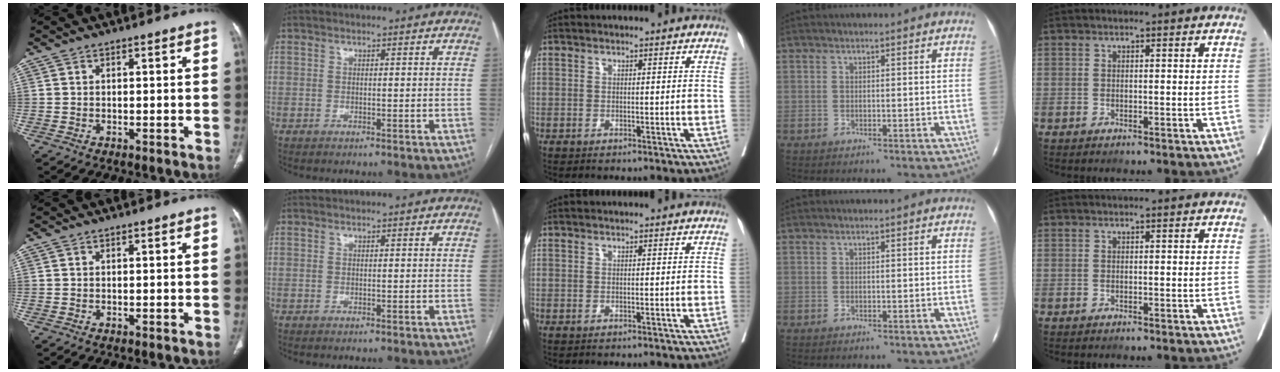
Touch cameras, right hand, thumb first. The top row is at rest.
{}